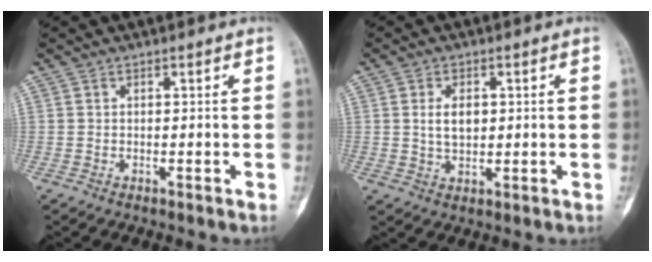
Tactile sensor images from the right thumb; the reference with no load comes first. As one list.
[{"total": 4.5, "force": [0.8, 2.8, 3.4], "torque": [-0.052, -0.004, 0.017]}]